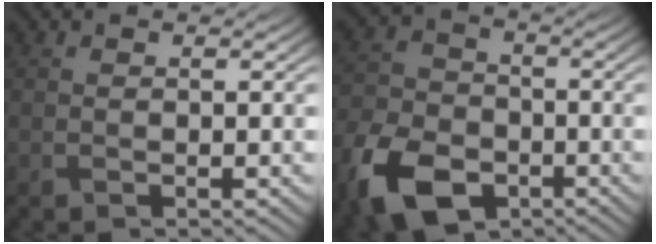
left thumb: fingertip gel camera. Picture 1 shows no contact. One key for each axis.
{"total": 12.2, "fx": -6.8, "fy": 7.5, "fz": 6.8, "tx": -0.176, "ty": -0.040, "tz": -0.134}